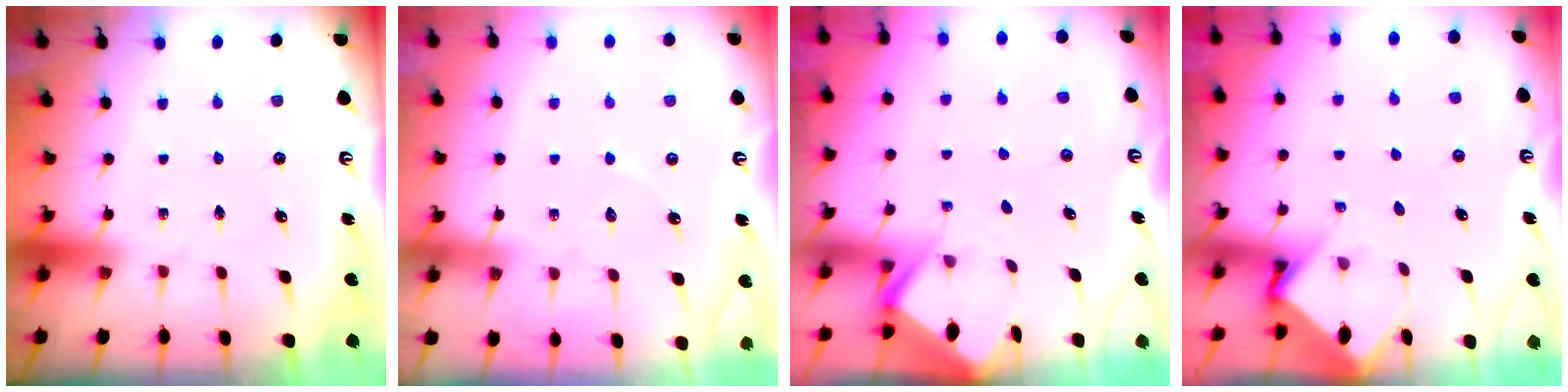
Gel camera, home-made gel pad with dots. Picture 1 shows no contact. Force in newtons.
{"total": 2.9, "press": 2.9, "slide": 0.2}
{"total": 3.1, "press": 3.1, "slide": 0.3}
{"total": 3.7, "press": 3.7, "slide": 0.2}